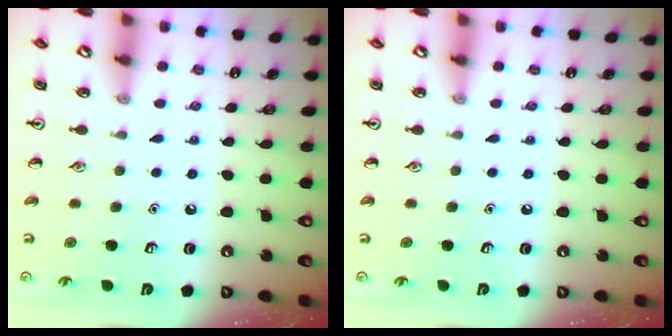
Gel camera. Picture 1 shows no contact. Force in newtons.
{"total": 0.0}